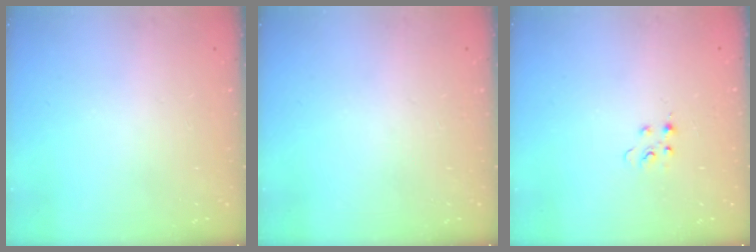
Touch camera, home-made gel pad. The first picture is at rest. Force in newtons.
{"total": 0.0}
{"total": 3.8, "press": 3.7, "slide": 0.4}